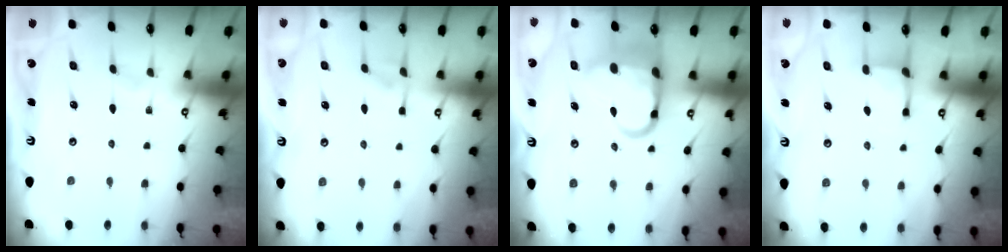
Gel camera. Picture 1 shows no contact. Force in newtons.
{"total": 3.2, "press": 3.2, "slide": 0.4}
{"total": 13.2, "press": 12.9, "slide": 2.9}
{"total": 2.4, "press": 2.4, "slide": 0.3}